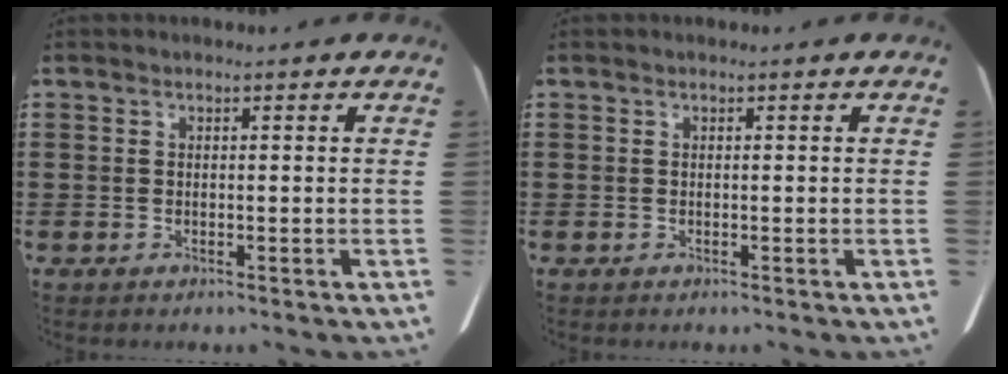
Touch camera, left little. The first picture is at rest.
{"total": 0.0}